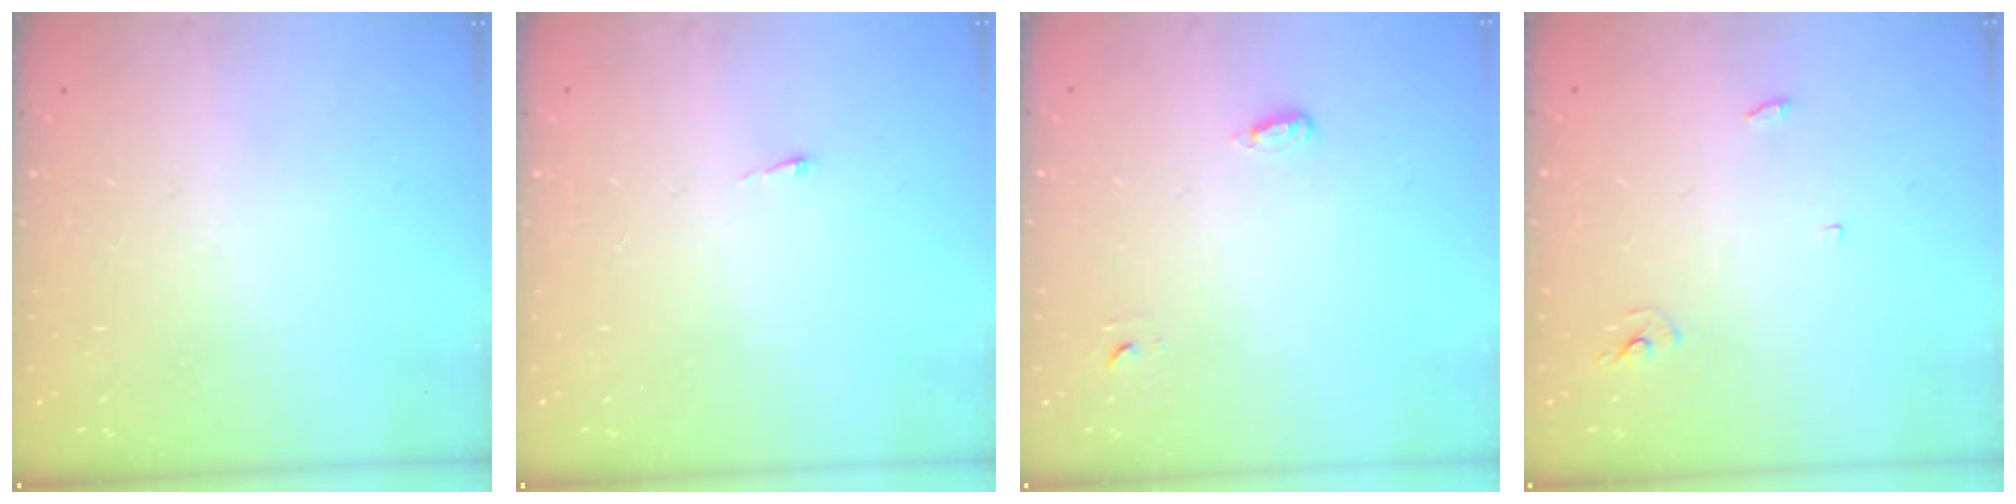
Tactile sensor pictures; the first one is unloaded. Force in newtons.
{"total": 2.7, "press": 2.7, "slide": 0.4}
{"total": 3.2, "press": 2.9, "slide": 1.4}
{"total": 2.4, "press": 2.4, "slide": 0.1}